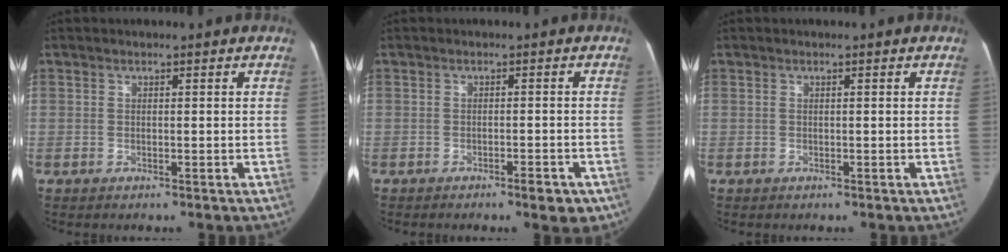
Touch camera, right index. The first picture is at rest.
{"total": 3.1, "force": [-2.0, 0.7, 2.2], "torque": [-0.024, 0.000, -0.024]}
{"total": 0.0}